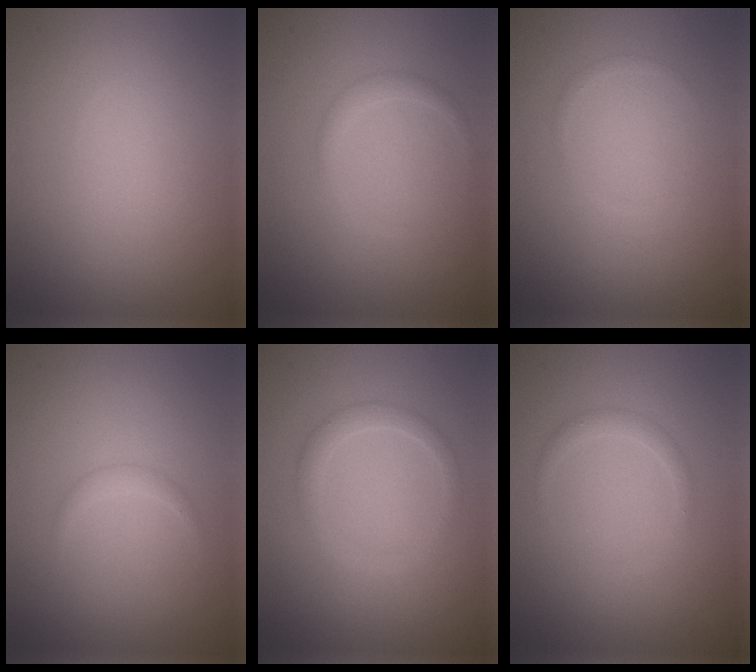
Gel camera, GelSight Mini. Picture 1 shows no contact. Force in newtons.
{"total": 1.2, "press": 1.2, "slide": 0.0}
{"total": 0.5, "press": 0.5, "slide": 0.0}
{"total": 0.8, "press": 0.8, "slide": 0.0}
{"total": 1.9, "press": 1.9, "slide": 0.1}
{"total": 1.2, "press": 1.2, "slide": 0.0}